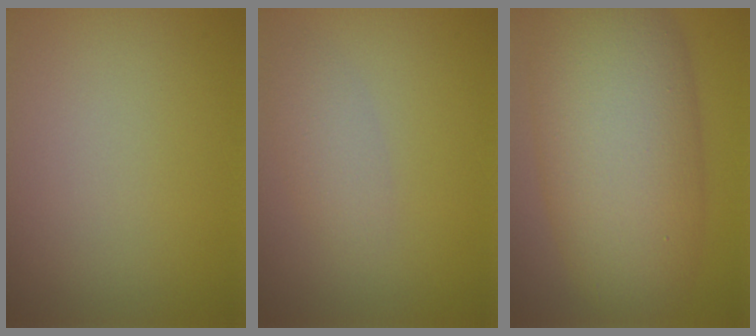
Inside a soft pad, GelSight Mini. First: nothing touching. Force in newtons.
{"total": 2.1, "press": 2.1, "slide": 0.0}
{"total": 12.2, "press": 12.2, "slide": 0.5}